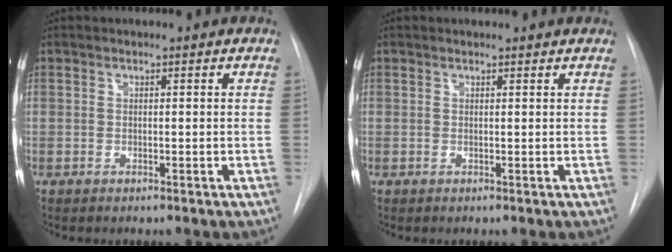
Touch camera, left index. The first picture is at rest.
{"total": 1.8, "force": [1.7, 0.3, 0.3], "torque": [-0.014, 0.011, 0.016]}